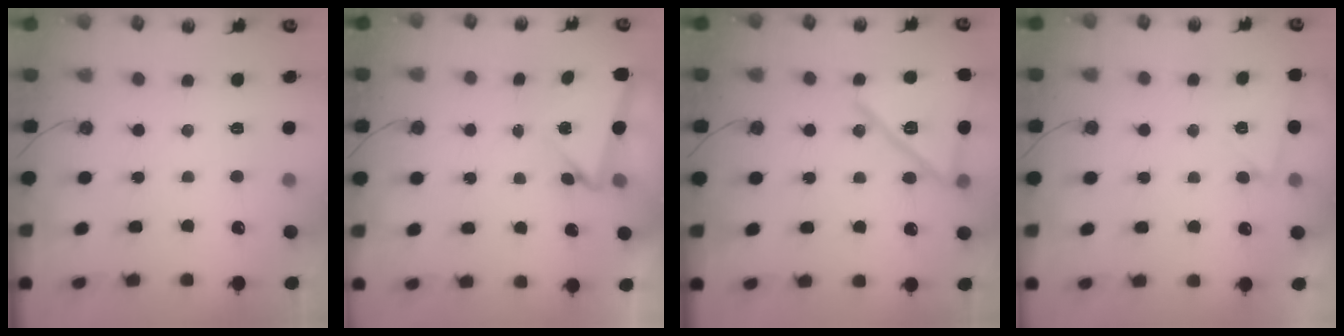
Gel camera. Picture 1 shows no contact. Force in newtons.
{"total": 3.9, "press": 3.0, "slide": 2.5}
{"total": 17.1, "press": 15.3, "slide": 7.5}
{"total": 3.0, "press": 2.9, "slide": 0.5}